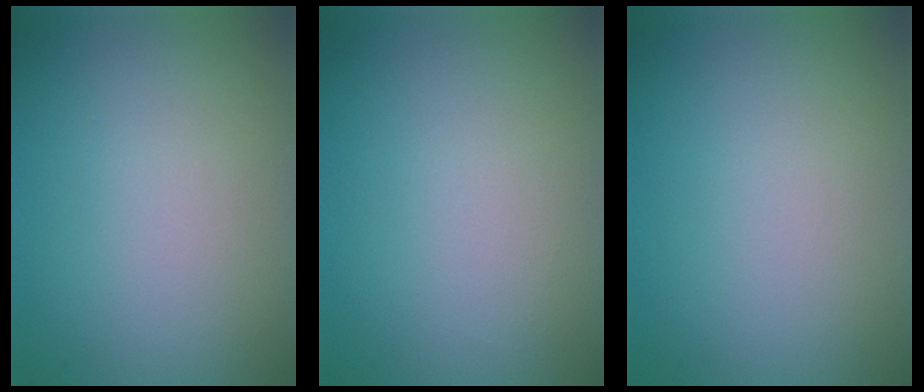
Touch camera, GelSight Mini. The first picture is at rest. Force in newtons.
{"total": 0.0}
{"total": 0.0}